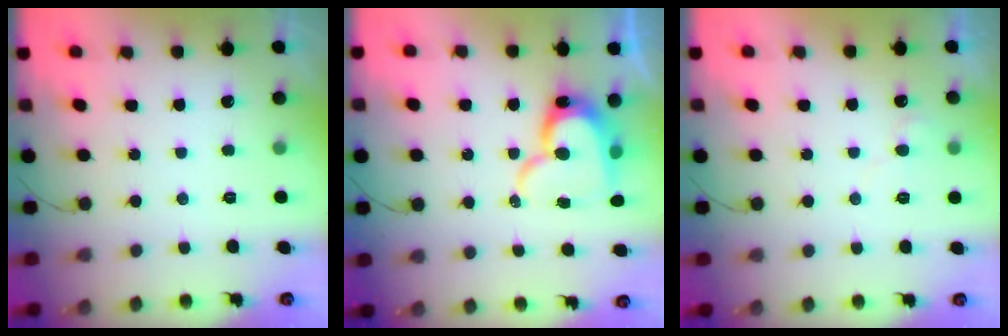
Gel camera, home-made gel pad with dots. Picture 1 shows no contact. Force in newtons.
{"total": 15.3, "press": 15.2, "slide": 1.6}
{"total": 4.4, "press": 4.4, "slide": 0.4}